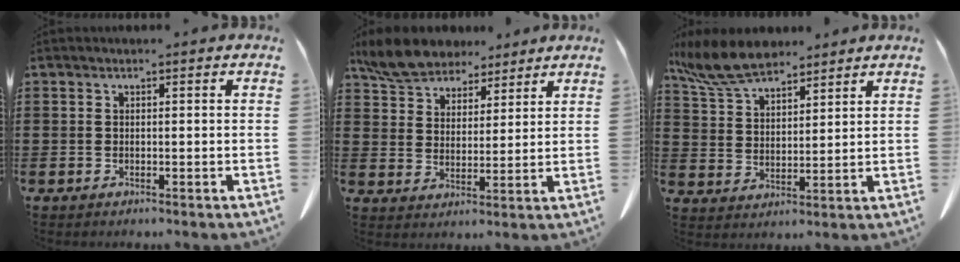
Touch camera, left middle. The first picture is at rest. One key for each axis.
{"total": 7.0, "fx": 6.3, "fy": 2.6, "fz": 1.6, "tx": -0.061, "ty": -0.012, "tz": 0.120}
{"total": 8.5, "fx": 7.3, "fy": 2.5, "fz": 3.7, "tx": -0.097, "ty": -0.014, "tz": 0.139}